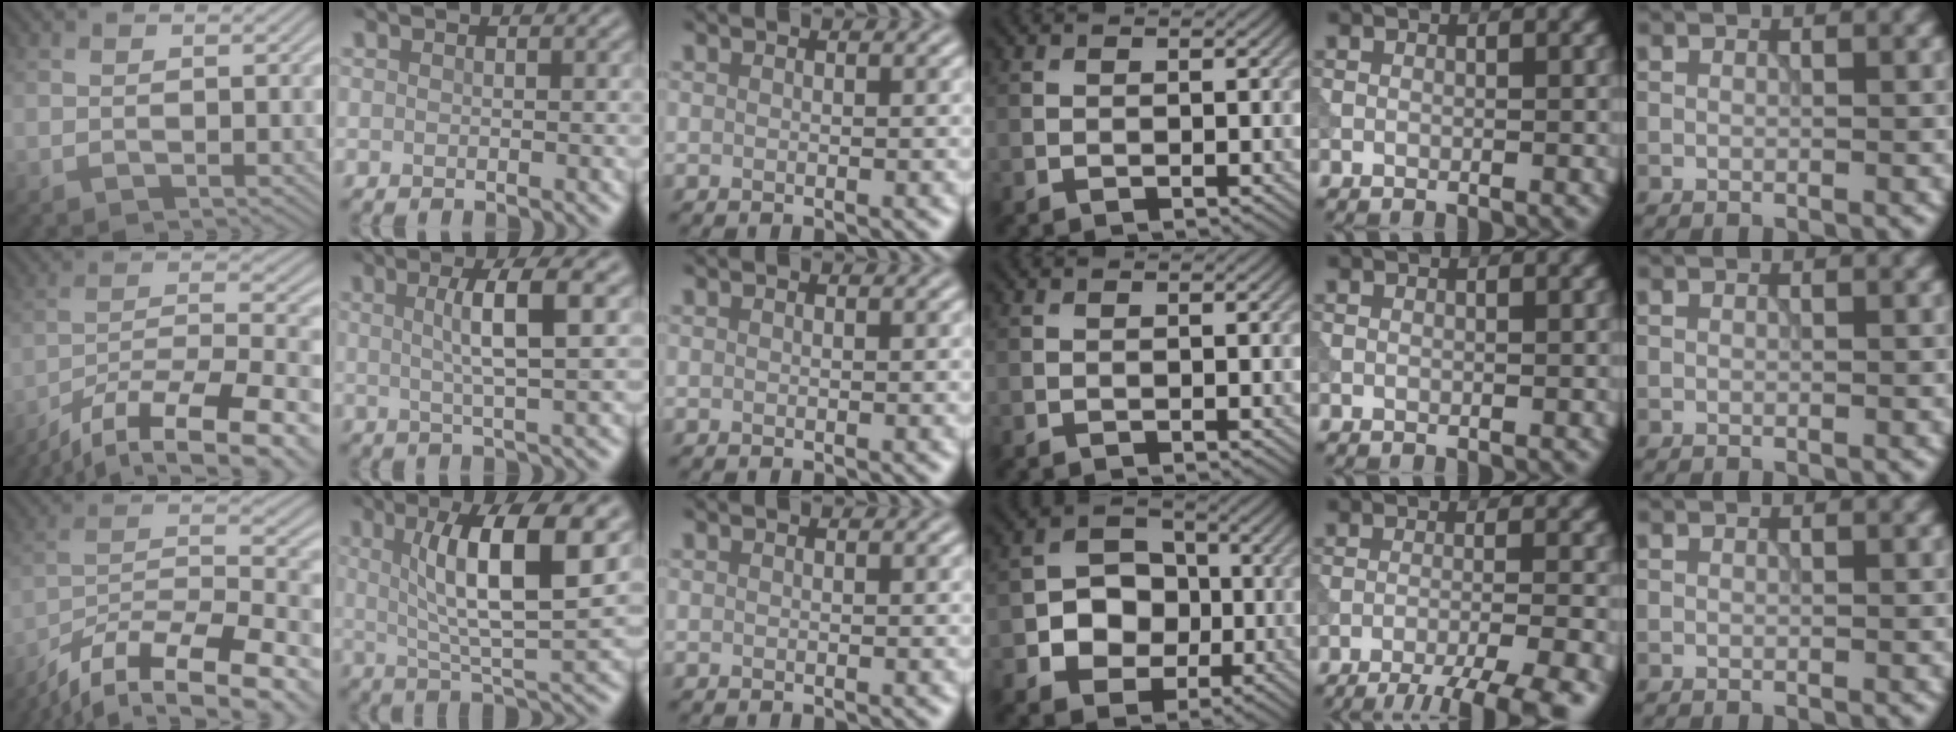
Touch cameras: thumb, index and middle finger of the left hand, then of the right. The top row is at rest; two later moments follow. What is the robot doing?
{"motion": "extract", "object": "tissue"}